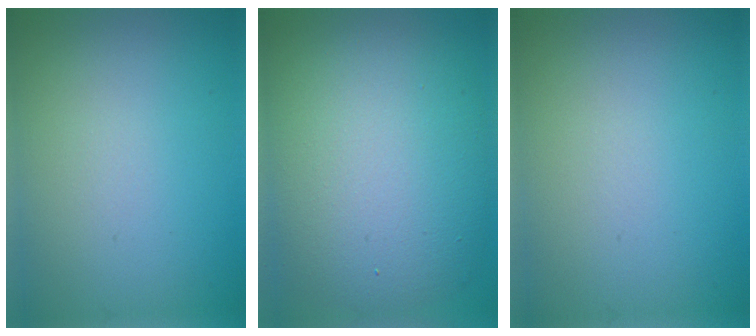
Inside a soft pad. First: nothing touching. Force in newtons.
{"total": 11.8, "press": 11.8, "slide": 0.9}
{"total": 0.0}